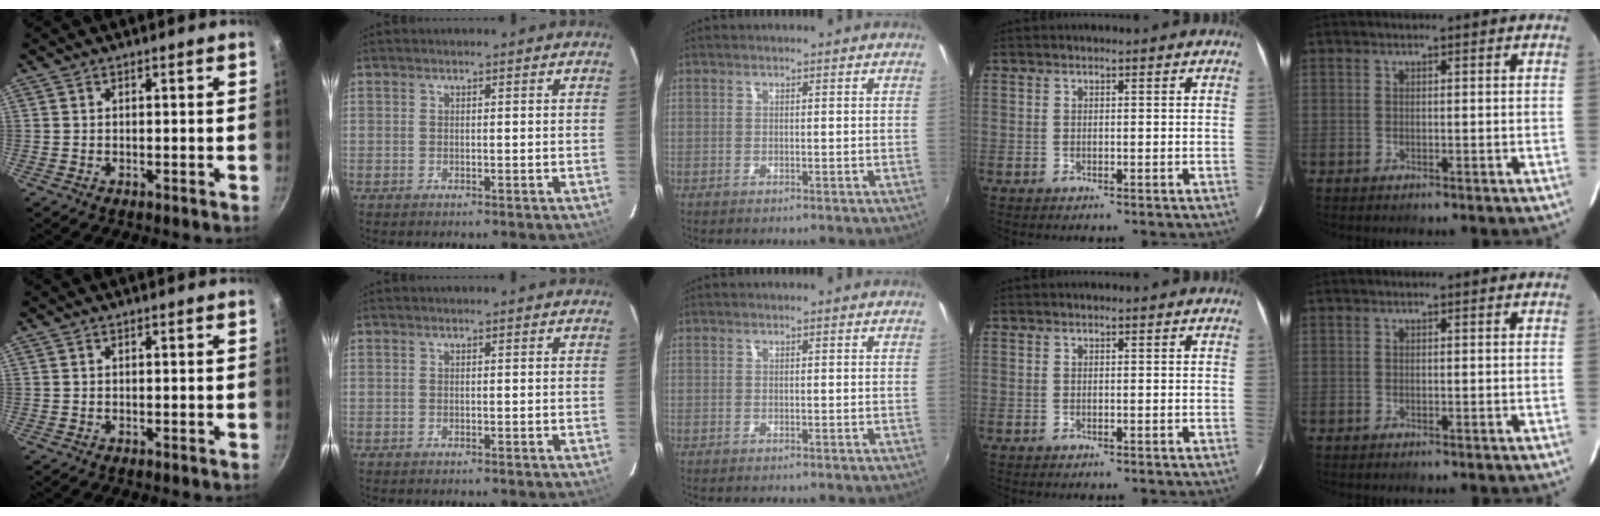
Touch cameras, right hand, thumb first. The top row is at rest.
{}